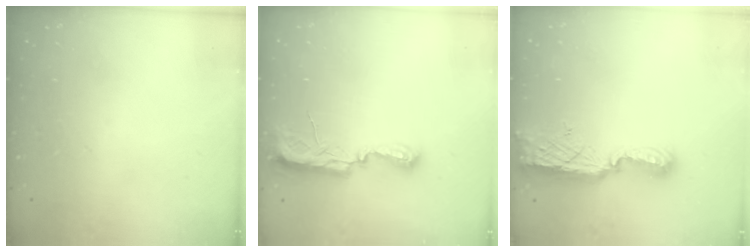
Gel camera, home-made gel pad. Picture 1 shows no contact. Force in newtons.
{"total": 7.7, "press": 7.7, "slide": 0.7}
{"total": 11.5, "press": 10.3, "slide": 5.0}